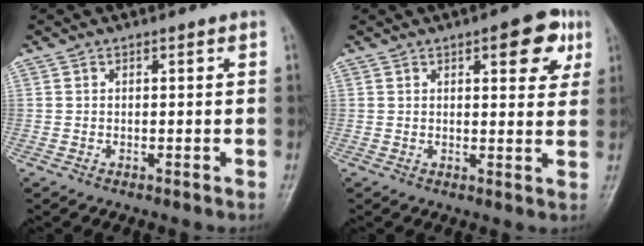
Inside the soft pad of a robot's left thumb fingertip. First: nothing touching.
{"total": 7.8, "force": [3.7, 3.2, 6.1], "torque": [-0.046, -0.010, 0.040]}